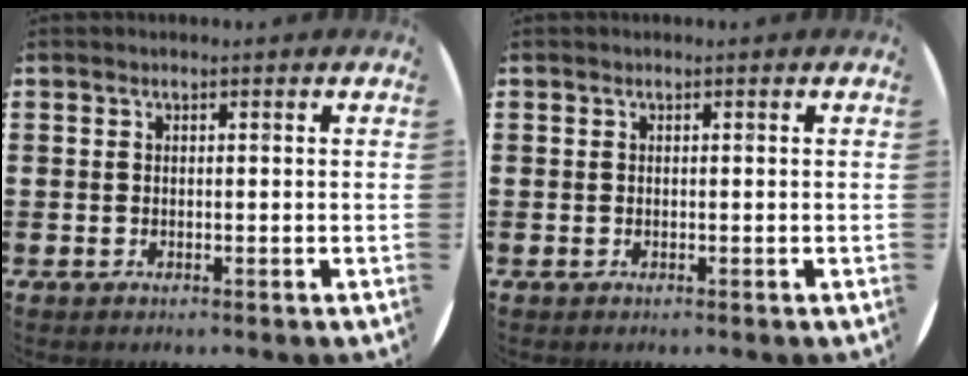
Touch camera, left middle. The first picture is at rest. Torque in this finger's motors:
{"motor_torque": [0.13, -0.03, -0.02, -0.01]}